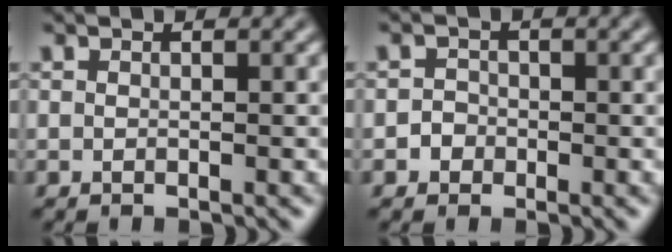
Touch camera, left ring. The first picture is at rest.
{"total": 1.2, "force": [-0.4, 1.1, 0.1], "torque": [0.008, 0.002, -0.010]}